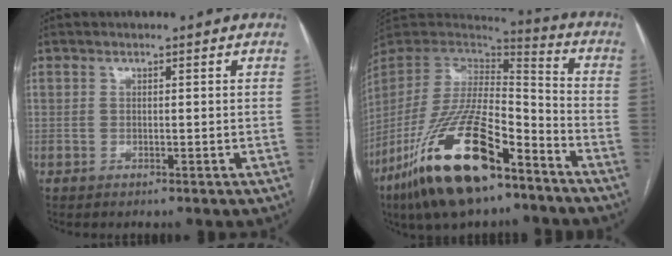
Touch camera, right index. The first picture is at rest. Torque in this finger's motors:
{"motor_torque": [1.51, -0.63, 0.79, 0.21]}